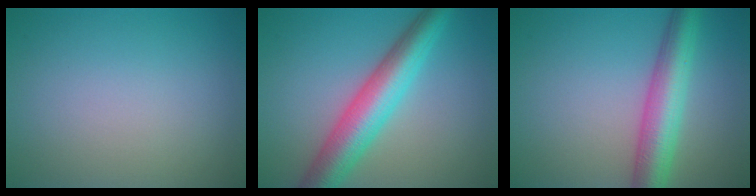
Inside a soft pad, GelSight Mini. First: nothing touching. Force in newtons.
{"total": 6.9, "press": 6.9, "slide": 0.1}
{"total": 6.0, "press": 6.0, "slide": 0.1}